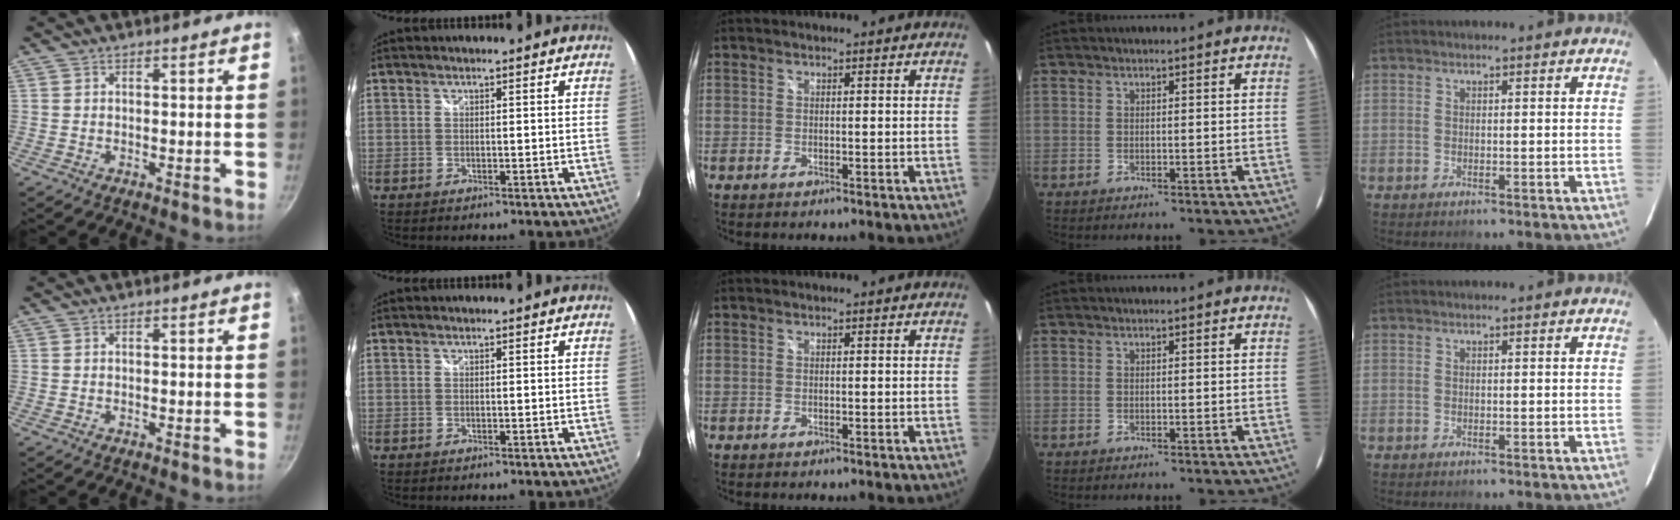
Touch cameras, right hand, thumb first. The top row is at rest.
{}